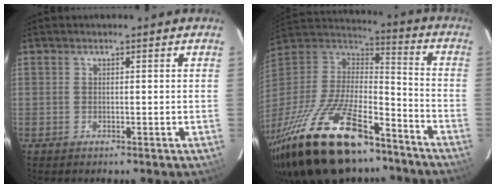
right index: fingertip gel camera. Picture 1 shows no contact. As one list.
[{"total": 34.6, "force": [-23.6, 13.6, 21.4], "torque": [-0.441, -0.037, -0.375]}]